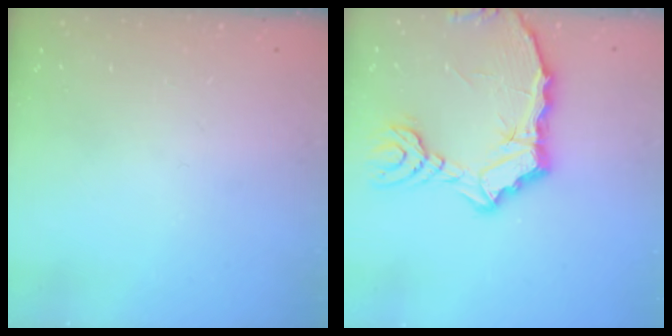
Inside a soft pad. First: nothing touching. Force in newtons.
{"total": 12.7, "press": 12.6, "slide": 1.8}